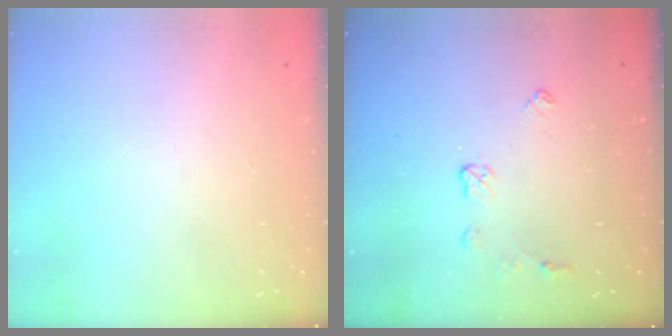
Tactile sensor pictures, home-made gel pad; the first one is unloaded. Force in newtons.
{"total": 5.3, "press": 5.2, "slide": 0.8}